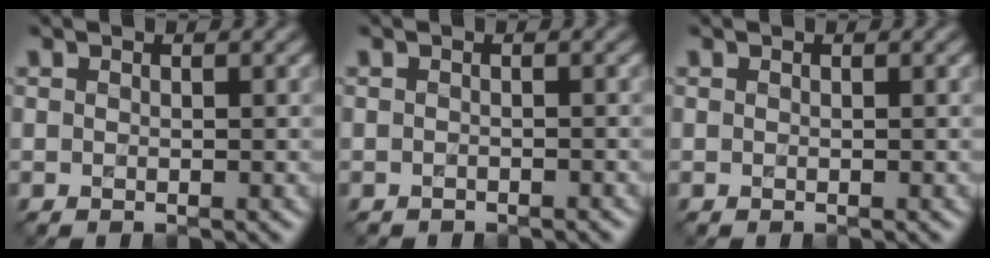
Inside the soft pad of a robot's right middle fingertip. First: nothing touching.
{"total": 0.6, "force": [-0.5, 0.2, 0.0], "torque": [0.001, -0.002, -0.008]}
{"total": 0.0}